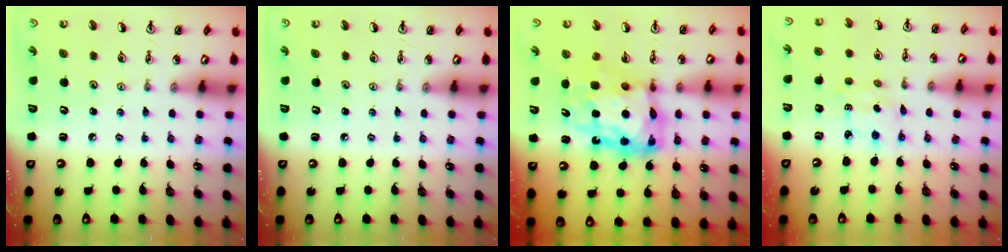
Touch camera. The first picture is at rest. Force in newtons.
{"total": 0.0}
{"total": 14.2, "press": 14.1, "slide": 1.5}
{"total": 2.0, "press": 1.9, "slide": 0.5}